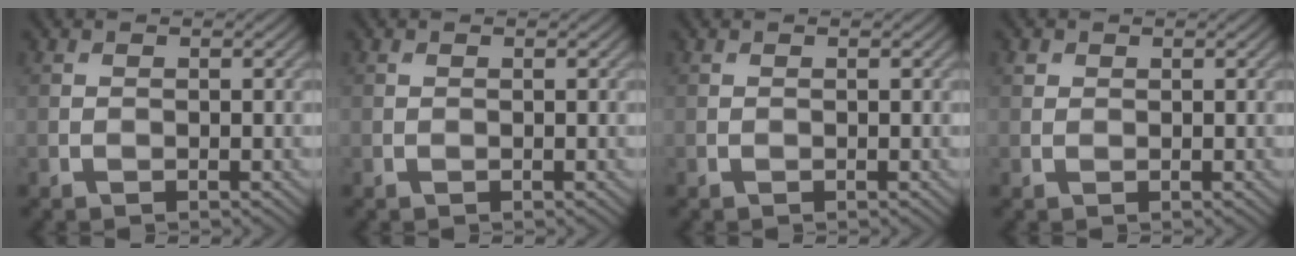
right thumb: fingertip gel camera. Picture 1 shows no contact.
{"total": 0.0}
{"total": 0.0}
{"total": 0.8, "force": [0.4, 0.7, 0.1], "torque": [-0.001, -0.002, 0.008]}